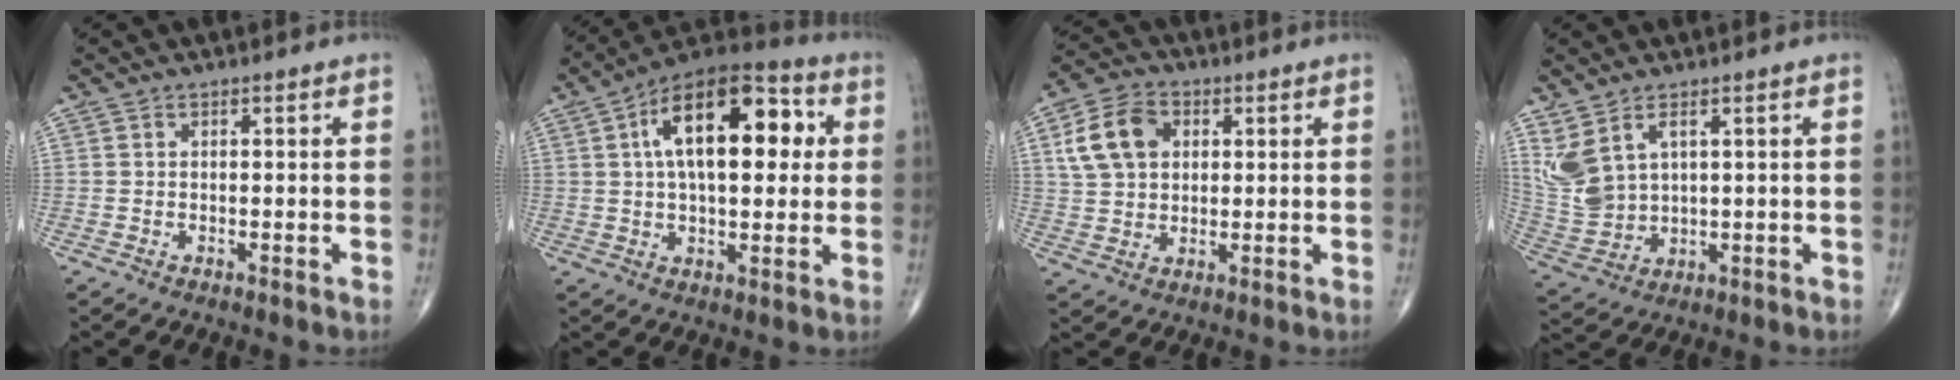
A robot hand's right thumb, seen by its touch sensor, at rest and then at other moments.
{"total": 20.0, "force": [4.5, 9.9, 16.8], "torque": [-0.236, 0.021, 0.060]}
{"total": 10.6, "force": [3.0, 7.6, 6.7], "torque": [-0.111, 0.008, 0.053]}
{"total": 8.2, "force": [3.8, 4.5, 5.7], "torque": [-0.127, -0.011, 0.095]}